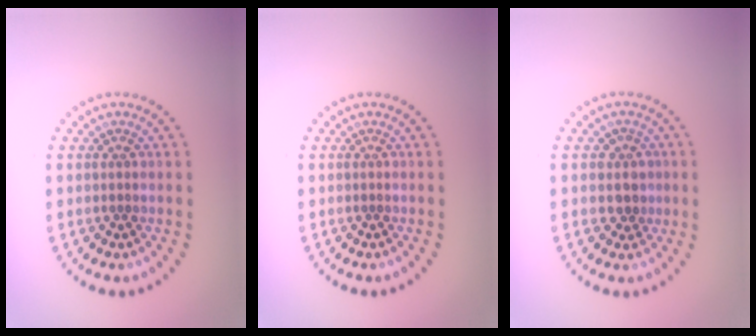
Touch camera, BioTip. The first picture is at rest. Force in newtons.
{"total": 0.0}
{"total": 2.0, "press": 1.7, "slide": 1.1}